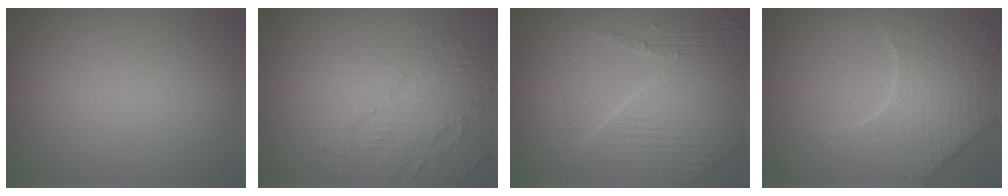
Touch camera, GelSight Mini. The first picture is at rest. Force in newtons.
{"total": 5.1, "press": 3.4, "slide": 3.7}
{"total": 7.9, "press": 5.5, "slide": 5.7}
{"total": 6.8, "press": 5.8, "slide": 3.6}